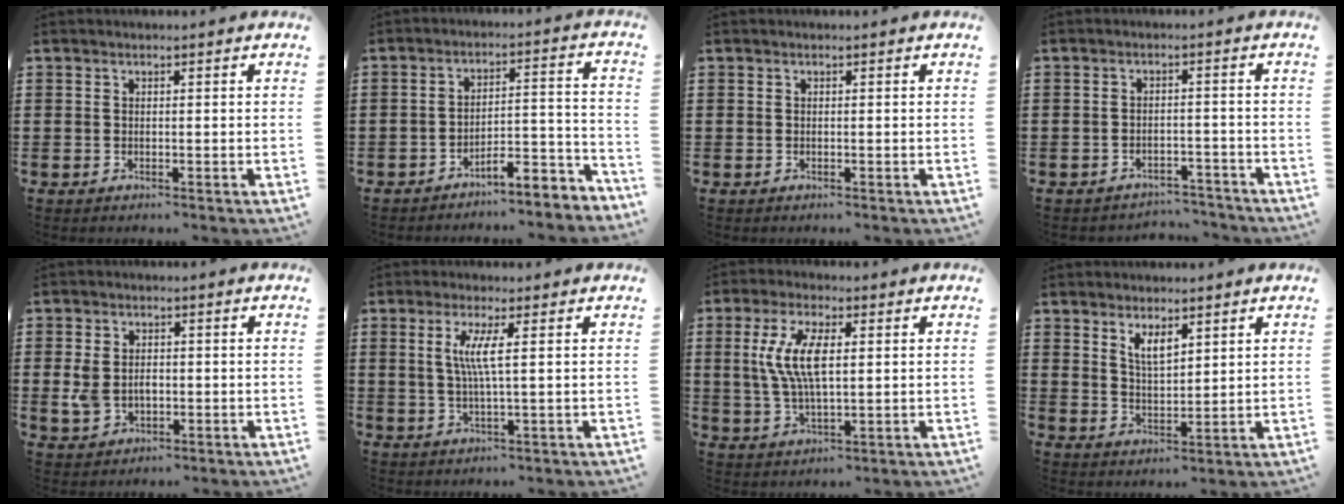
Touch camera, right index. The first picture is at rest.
{"total": 5.5, "force": [-5.0, 0.8, 2.2], "torque": [-0.037, -0.003, -0.100]}
{"total": 0.0}
{"total": 2.8, "force": [-2.8, 0.4, 0.2], "torque": [-0.007, 0.003, -0.058]}
{"total": 4.3, "force": [-0.3, 2.6, 3.4], "torque": [-0.088, -0.001, -0.012]}
{"total": 4.3, "force": [0.7, -0.3, 4.2], "torque": [-0.083, -0.008, 0.009]}
{"total": 8.5, "force": [1.3, 3.2, 7.7], "torque": [-0.173, 0.003, 0.016]}
{"total": 3.6, "force": [2.4, 1.3, 2.4], "torque": [-0.043, -0.001, 0.040]}